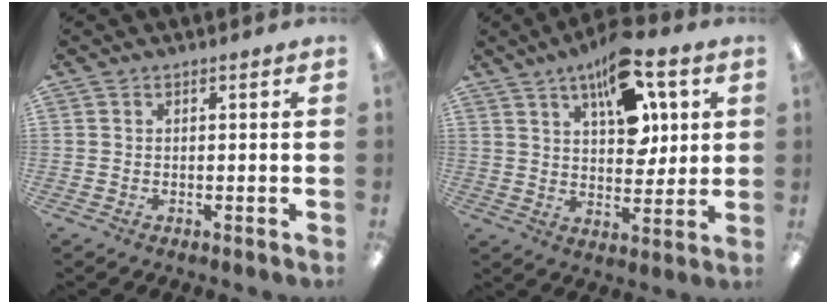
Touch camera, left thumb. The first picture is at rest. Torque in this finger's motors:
{"motor_torque": [-0.18, 0.58, 0.21, -0.20, 0.10]}